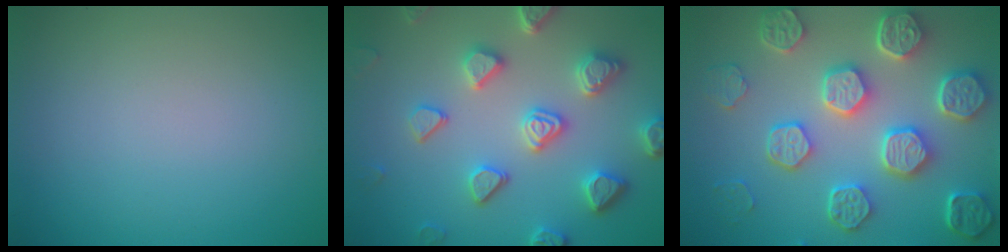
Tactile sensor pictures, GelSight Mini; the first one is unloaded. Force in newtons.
{"total": 5.5, "press": 4.9, "slide": 2.5}
{"total": 8.1, "press": 6.5, "slide": 4.8}